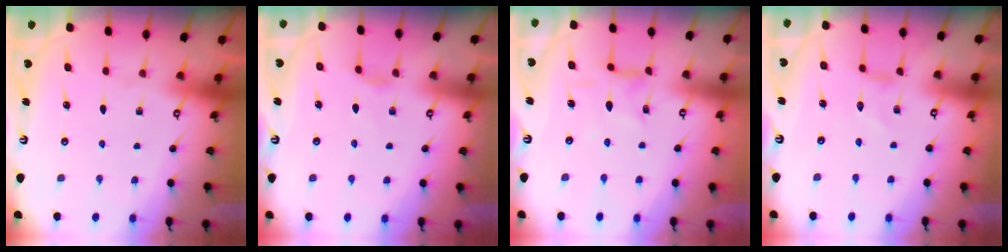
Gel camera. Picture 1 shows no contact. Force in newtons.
{"total": 1.6, "press": 1.5, "slide": 0.4}
{"total": 2.5, "press": 2.5, "slide": 0.4}
{"total": 0.0}